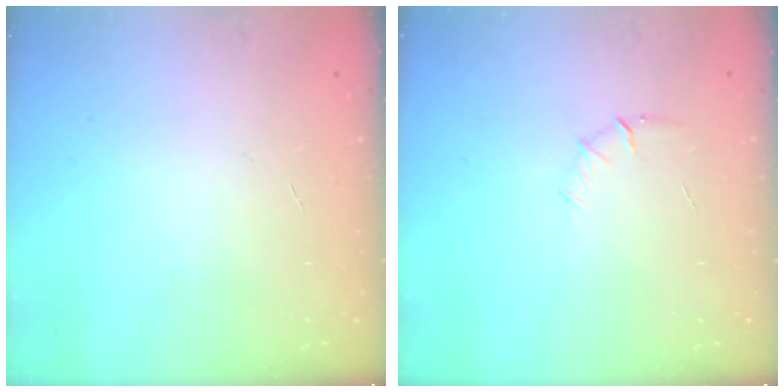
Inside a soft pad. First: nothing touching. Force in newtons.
{"total": 4.6, "press": 4.4, "slide": 1.3}